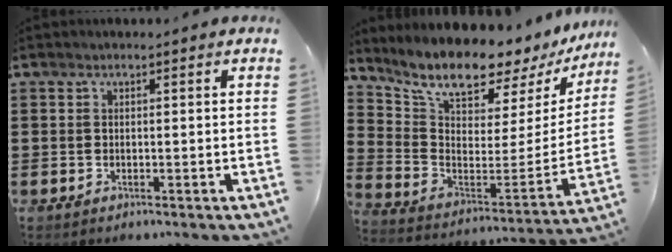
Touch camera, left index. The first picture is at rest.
{"total": 9.3, "force": [8.4, 1.7, 3.6], "torque": [-0.094, -0.080, 0.137]}